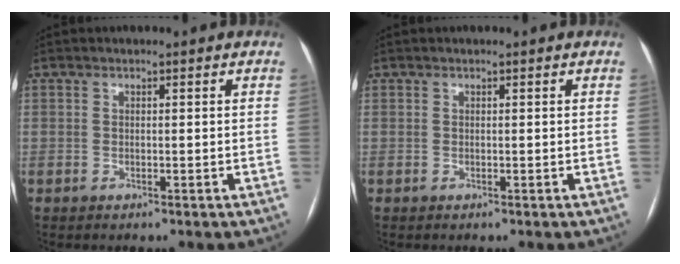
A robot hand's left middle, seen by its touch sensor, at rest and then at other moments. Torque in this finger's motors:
{"motor_torque": [0.02, 0.04, -0.03, 0.00]}